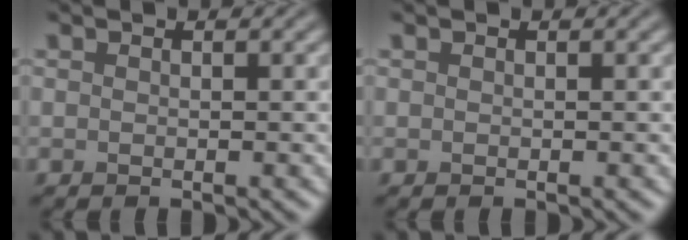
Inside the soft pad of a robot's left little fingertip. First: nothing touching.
{"total": 0.0}